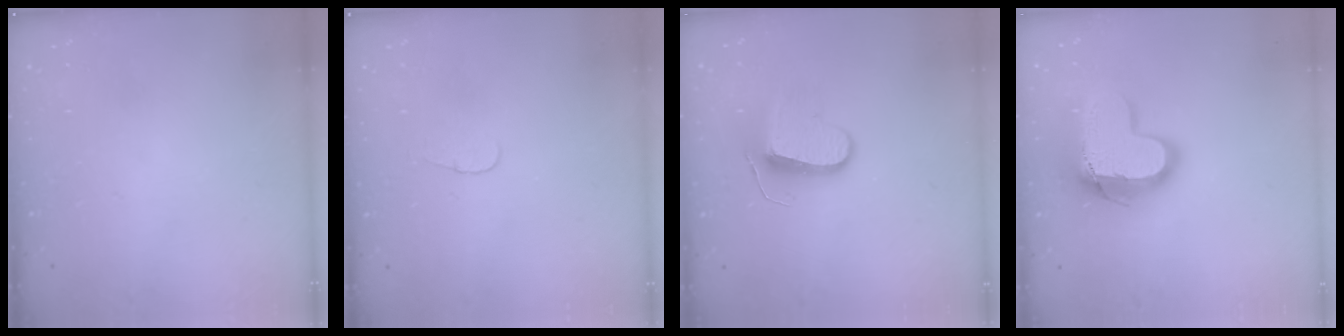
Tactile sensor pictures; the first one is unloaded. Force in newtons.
{"total": 3.4, "press": 3.3, "slide": 0.4}
{"total": 9.2, "press": 9.2, "slide": 0.4}
{"total": 17.4, "press": 17.3, "slide": 1.3}